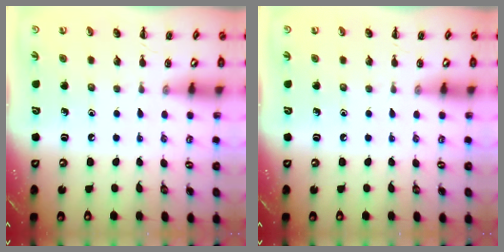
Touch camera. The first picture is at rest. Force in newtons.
{"total": 0.0}